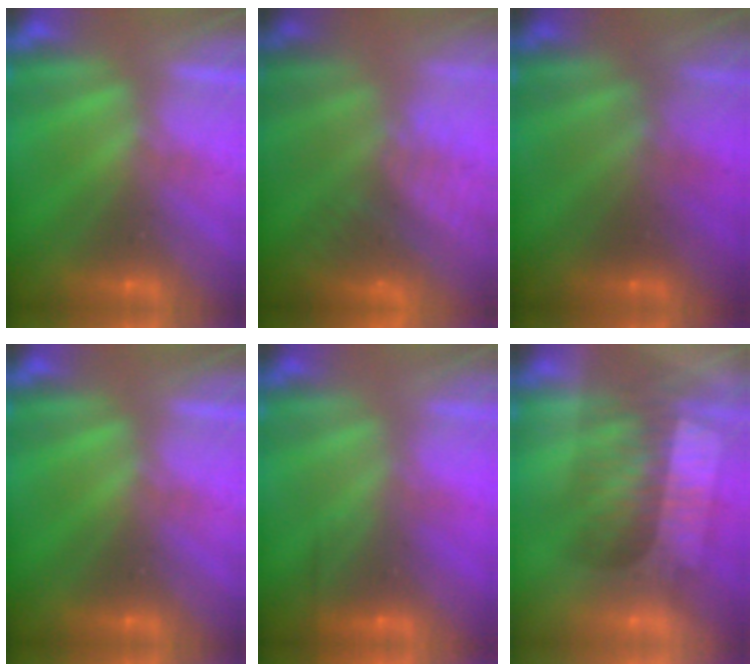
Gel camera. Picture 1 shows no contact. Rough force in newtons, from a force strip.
{"total": 7.3}
{"total": 1.8}
{"total": 0.0}
{"total": 2.4}
{"total": 2.9}